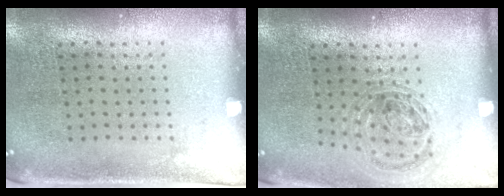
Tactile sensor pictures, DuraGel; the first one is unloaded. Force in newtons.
{"total": 0.9, "press": 0.9, "slide": 0.3}